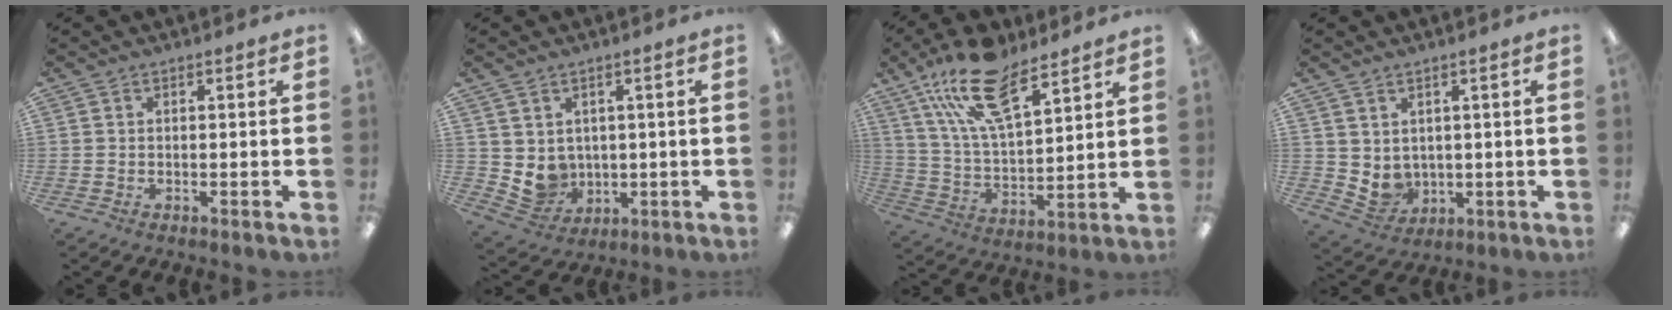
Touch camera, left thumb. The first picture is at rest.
{"total": 5.8, "force": [2.6, 5.1, 0.9], "torque": [-0.028, -0.026, 0.056]}
{"total": 18.8, "force": [12.5, 7.5, 11.9], "torque": [-0.224, -0.046, 0.219]}
{"total": 4.2, "force": [2.2, 3.4, 1.2], "torque": [-0.031, -0.016, 0.044]}